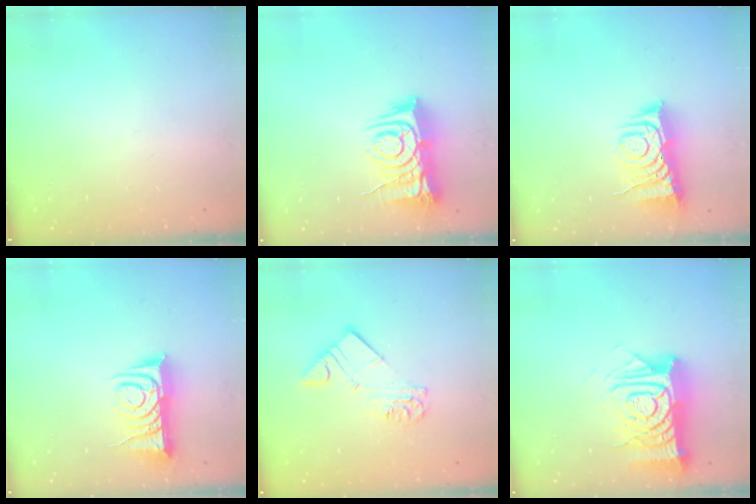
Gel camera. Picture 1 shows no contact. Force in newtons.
{"total": 9.0, "press": 9.0, "slide": 1.1}
{"total": 7.6, "press": 7.5, "slide": 0.9}
{"total": 8.1, "press": 8.0, "slide": 1.2}
{"total": 8.7, "press": 8.7, "slide": 0.9}
{"total": 16.5, "press": 16.5, "slide": 1.5}